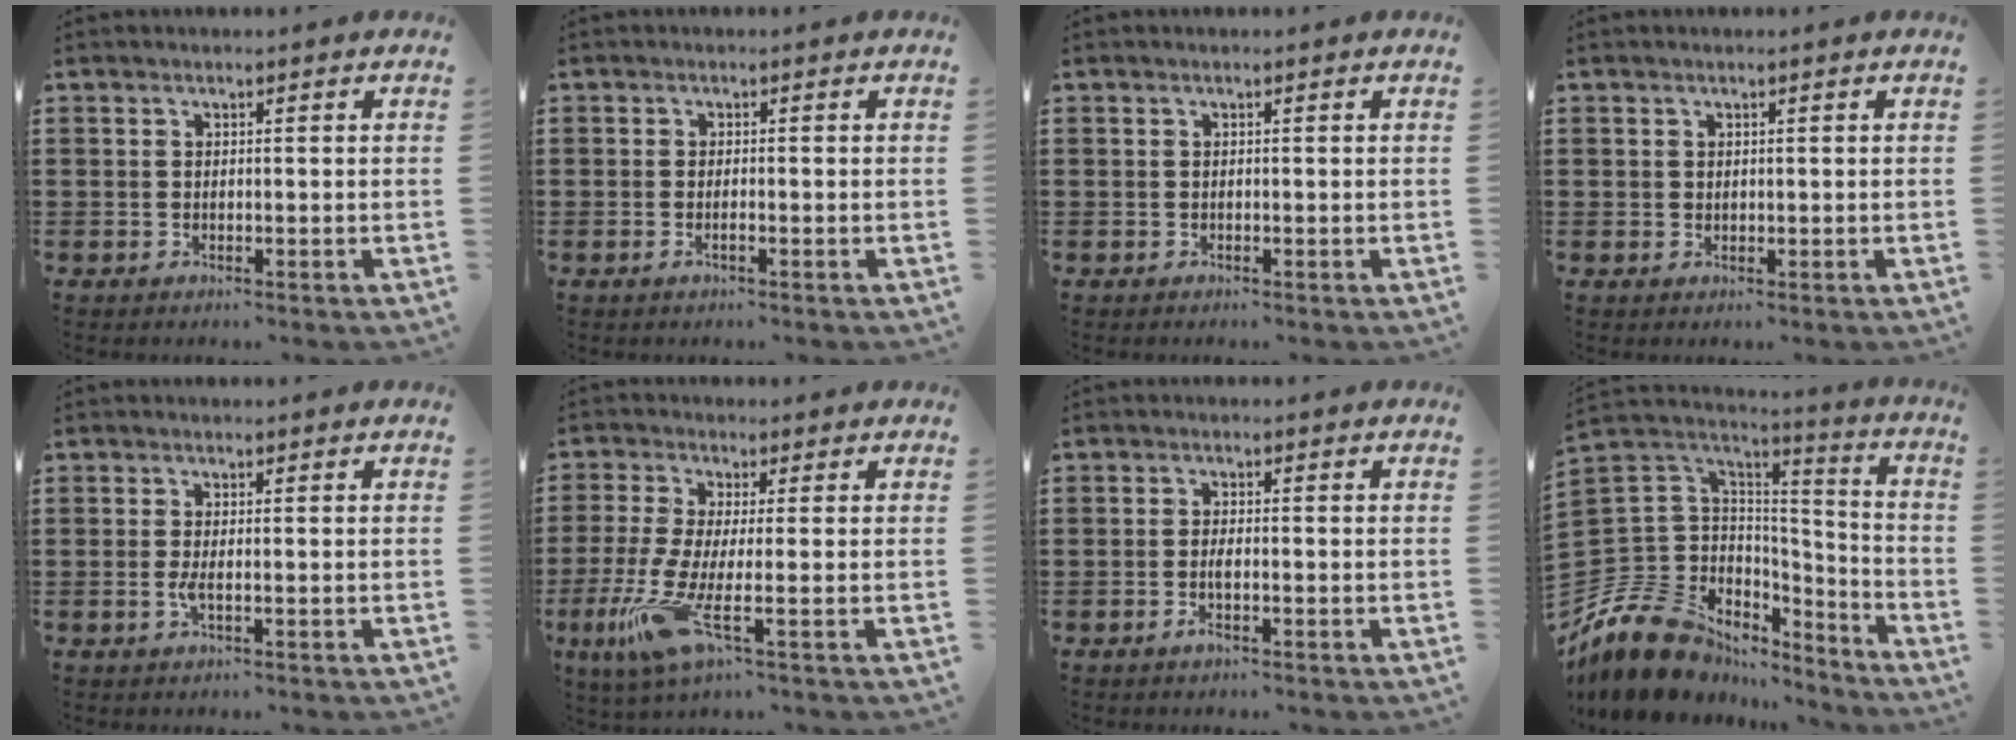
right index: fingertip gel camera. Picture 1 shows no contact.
{"total": 0.9, "force": [-0.4, 0.1, 0.8], "torque": [-0.014, -0.003, -0.007]}
{"total": 0.0}
{"total": 0.7, "force": [0.4, 0.5, -0.1], "torque": [-0.001, 0.002, 0.009]}
{"total": 1.6, "force": [-0.4, 0.2, 1.6], "torque": [-0.038, -0.006, -0.008]}
{"total": 8.4, "force": [-2.4, 0.6, 8.0], "torque": [-0.186, -0.027, -0.048]}
{"total": 1.8, "force": [-0.8, 0.4, 1.6], "torque": [-0.037, -0.003, -0.017]}
{"total": 12.8, "force": [-8.4, 8.9, 3.9], "torque": [-0.124, 0.018, -0.157]}